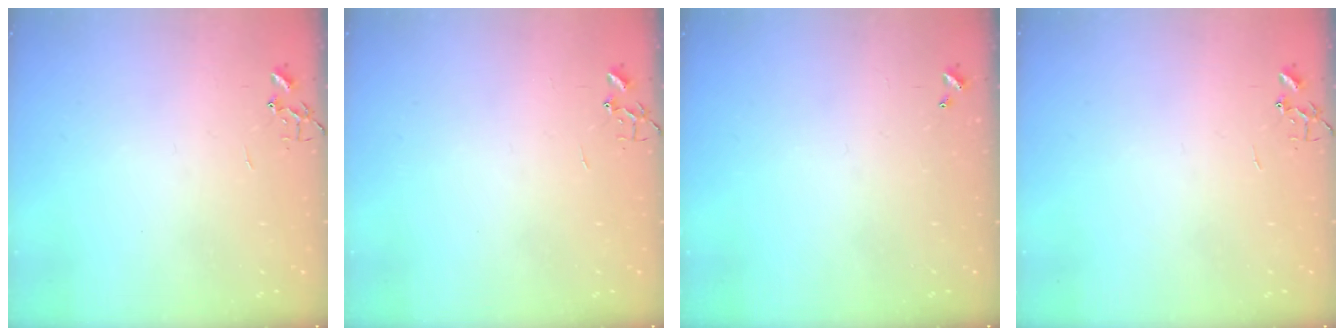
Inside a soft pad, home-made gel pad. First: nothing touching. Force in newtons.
{"total": 0.0}
{"total": 0.0}
{"total": 0.0}